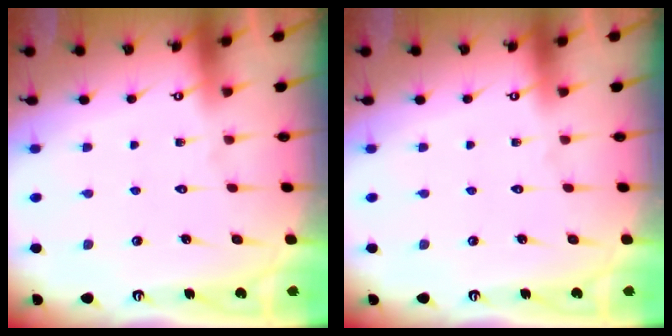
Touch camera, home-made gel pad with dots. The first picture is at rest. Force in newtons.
{"total": 0.0}